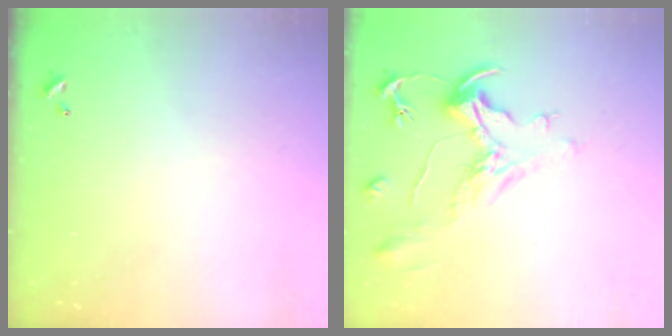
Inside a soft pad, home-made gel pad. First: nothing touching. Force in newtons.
{"total": 2.0, "press": 1.5, "slide": 1.3}